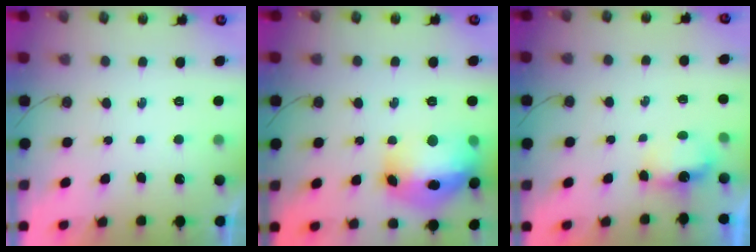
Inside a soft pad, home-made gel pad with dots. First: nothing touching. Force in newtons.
{"total": 19.3, "press": 19.2, "slide": 1.7}
{"total": 4.1, "press": 4.1, "slide": 0.7}